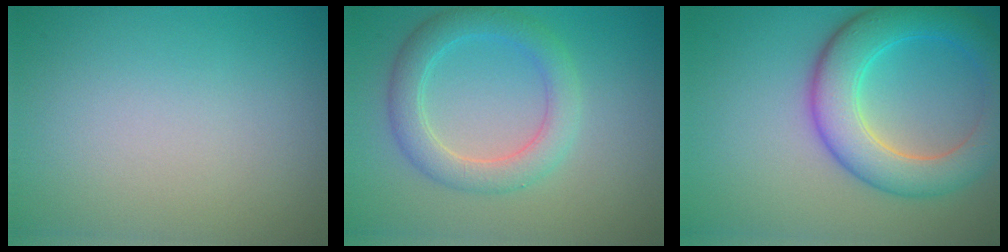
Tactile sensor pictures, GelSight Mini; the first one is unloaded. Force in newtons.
{"total": 4.1, "press": 4.1, "slide": 0.3}
{"total": 6.8, "press": 6.8, "slide": 0.3}